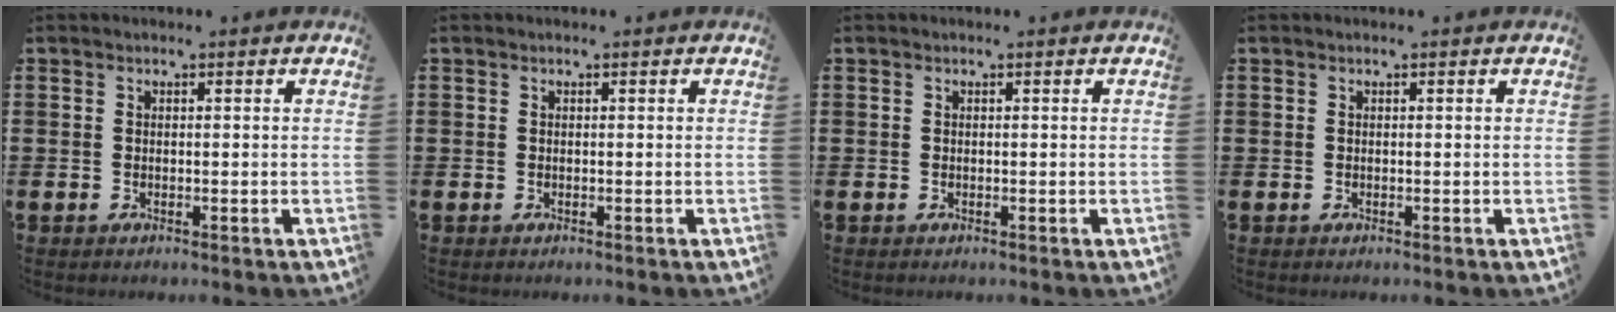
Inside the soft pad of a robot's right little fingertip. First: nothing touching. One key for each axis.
{"total": 0.0}
{"total": 0.0}
{"total": 0.0}